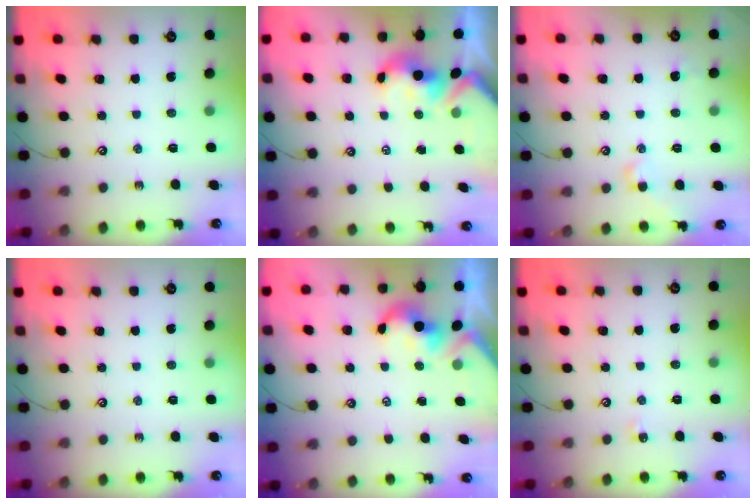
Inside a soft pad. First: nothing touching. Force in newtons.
{"total": 2.0, "press": 1.9, "slide": 0.7}
{"total": 2.6, "press": 2.5, "slide": 0.8}
{"total": 0.0}
{"total": 1.8, "press": 1.7, "slide": 0.5}
{"total": 2.9, "press": 2.9, "slide": 0.4}